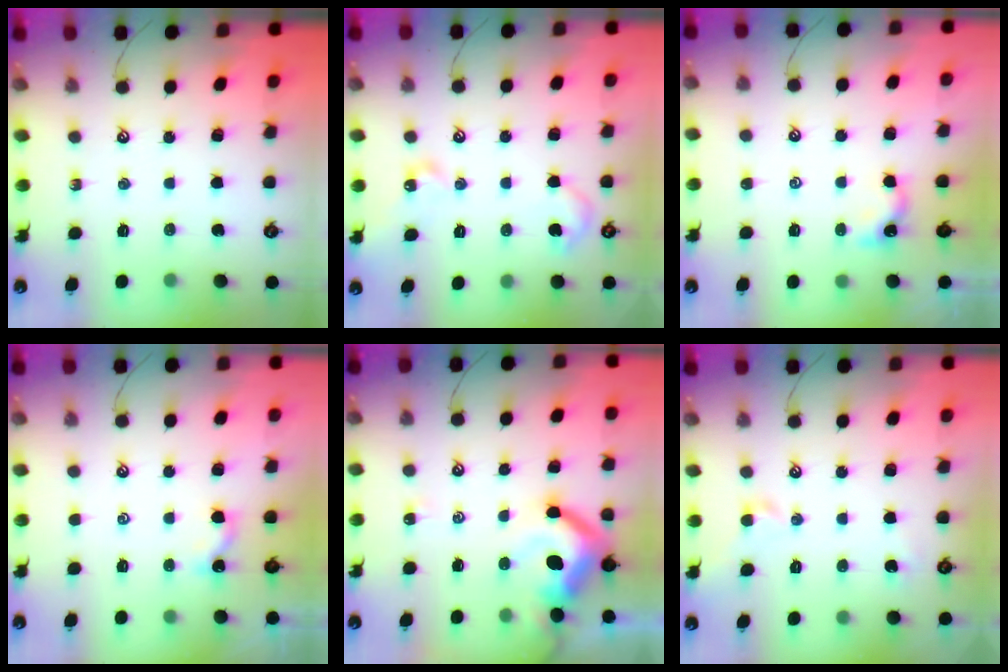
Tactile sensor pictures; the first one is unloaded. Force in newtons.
{"total": 8.0, "press": 8.0, "slide": 0.1}
{"total": 0.8, "press": 0.6, "slide": 0.4}
{"total": 2.0, "press": 2.0, "slide": 0.2}
{"total": 11.4, "press": 11.3, "slide": 1.4}
{"total": 1.1, "press": 1.0, "slide": 0.4}